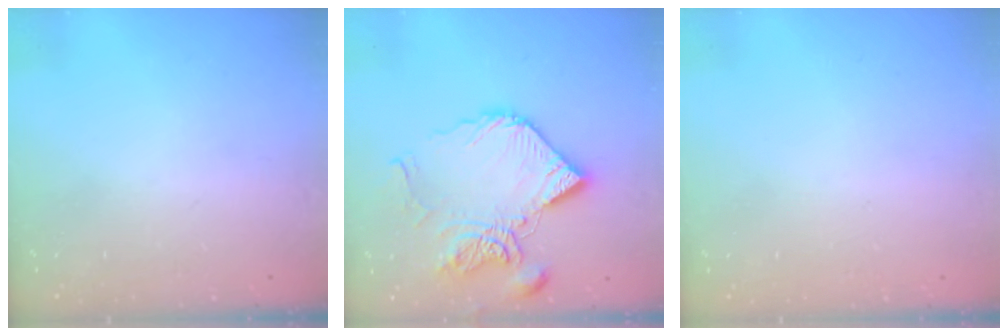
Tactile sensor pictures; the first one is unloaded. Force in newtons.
{"total": 17.8, "press": 17.7, "slide": 2.0}
{"total": 1.8, "press": 1.7, "slide": 0.1}